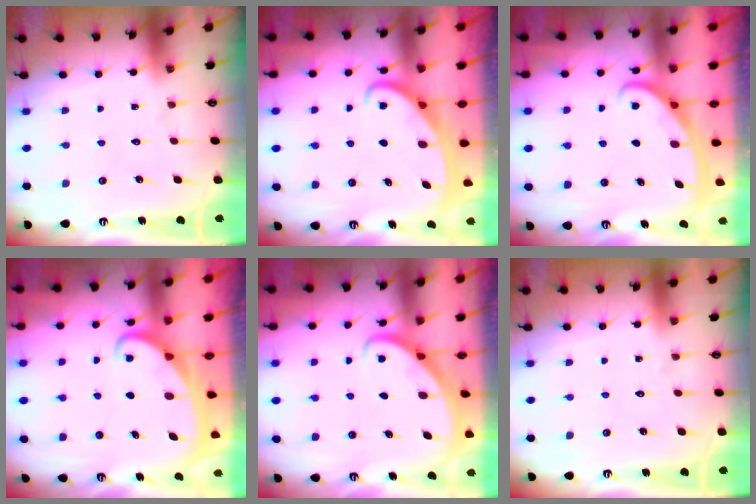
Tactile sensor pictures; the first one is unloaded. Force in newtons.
{"total": 2.5, "press": 2.5, "slide": 0.3}
{"total": 2.9, "press": 2.9, "slide": 0.3}
{"total": 2.7, "press": 2.7, "slide": 0.4}
{"total": 2.7, "press": 2.7, "slide": 0.2}
{"total": 0.0}